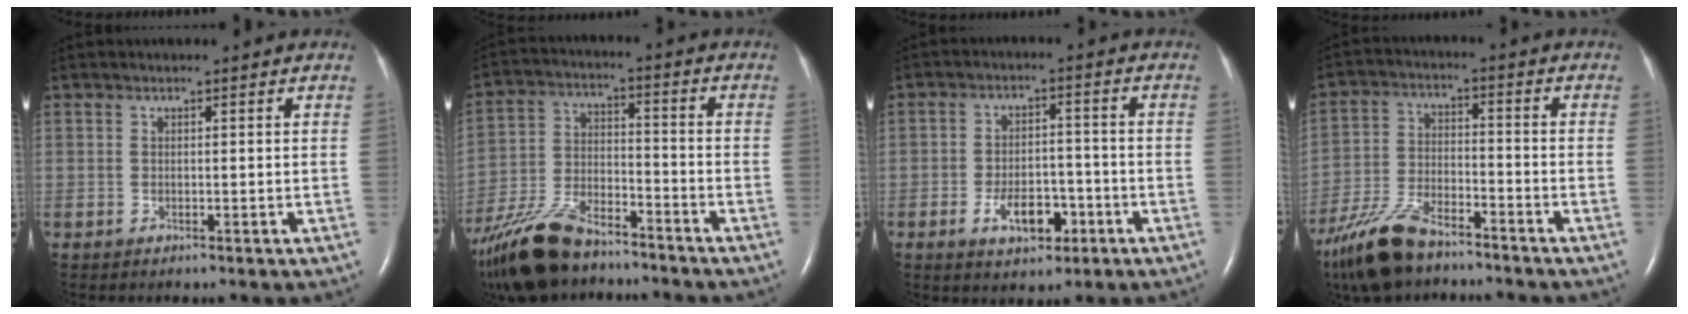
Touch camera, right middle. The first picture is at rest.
{"total": 14.8, "force": [-11.9, 4.8, 7.5], "torque": [-0.163, -0.014, -0.218]}
{"total": 6.8, "force": [-3.1, 3.4, 4.9], "torque": [-0.088, 0.003, -0.048]}
{"total": 11.8, "force": [-9.2, 3.8, 6.4], "torque": [-0.136, -0.017, -0.171]}